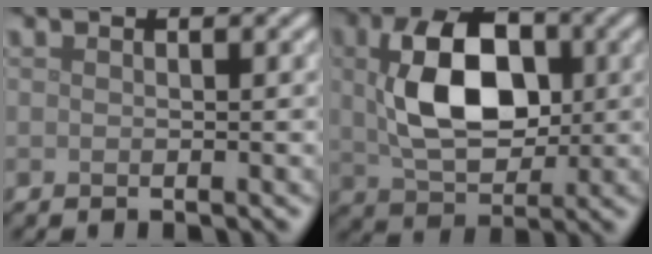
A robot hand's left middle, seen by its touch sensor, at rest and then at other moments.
{"total": 8.9, "force": [1.1, 5.6, 6.9], "torque": [-0.131, 0.008, 0.018]}